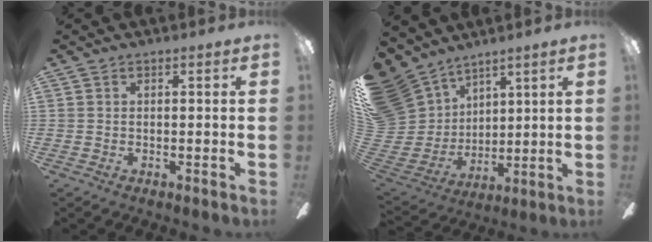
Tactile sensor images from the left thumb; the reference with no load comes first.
{"total": 16.8, "force": [9.2, 13.0, 5.5], "torque": [-0.164, -0.065, 0.191]}